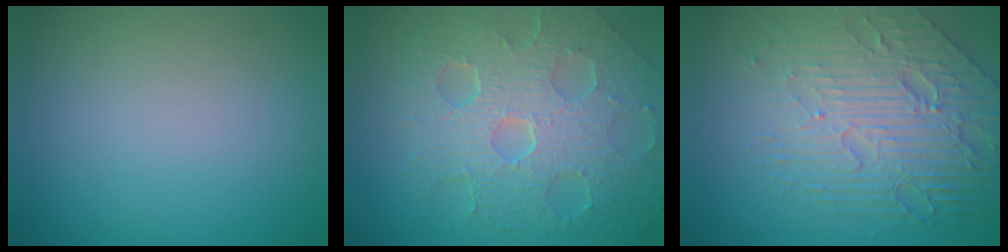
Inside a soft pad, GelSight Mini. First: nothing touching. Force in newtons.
{"total": 8.4, "press": 5.7, "slide": 6.1}
{"total": 7.3, "press": 5.3, "slide": 5.1}